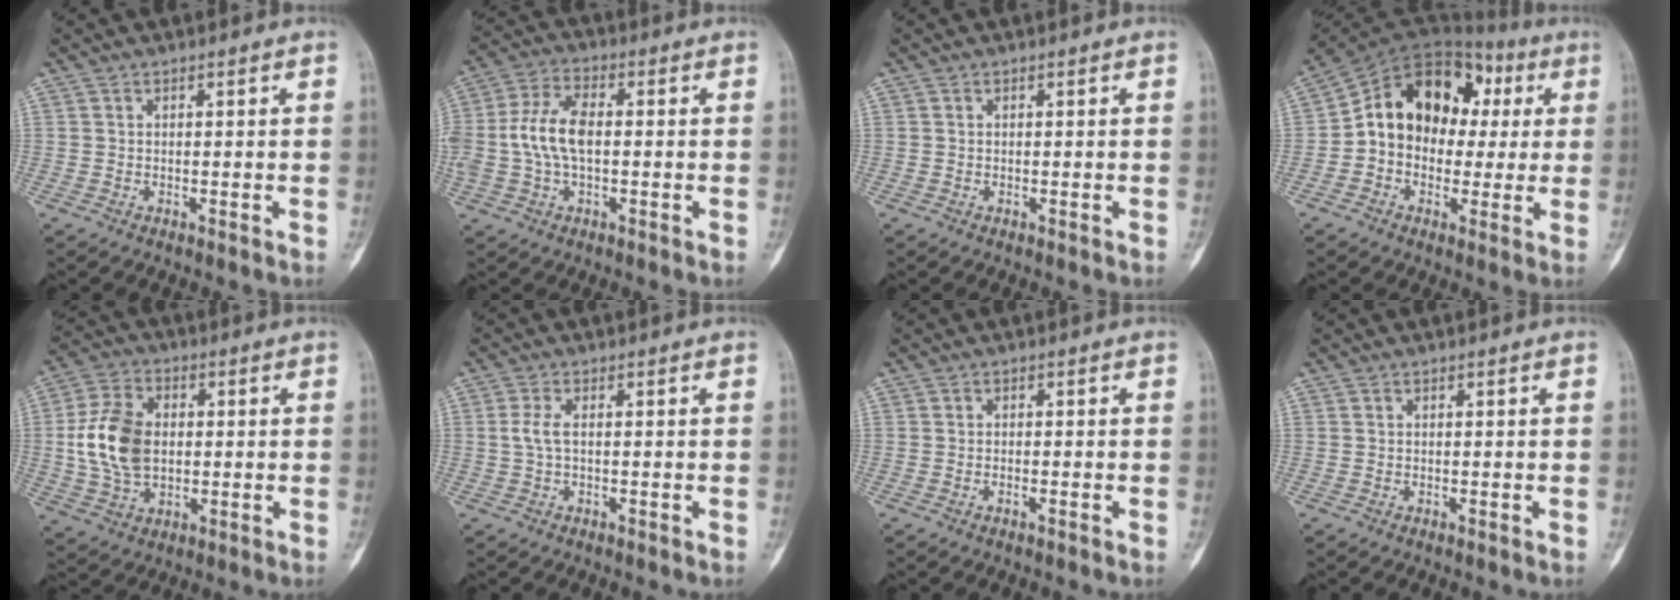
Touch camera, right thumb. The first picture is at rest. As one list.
[{"total": 10.1, "force": [-0.2, 5.5, 8.5], "torque": [-0.183, 0.026, -0.007]}, {"total": 0.0}, {"total": 16.8, "force": [1.7, 12.8, 10.7], "torque": [-0.137, 0.052, 0.021]}, {"total": 12.9, "force": [0.4, 8.6, 9.6], "torque": [-0.176, 0.008, 0.011]}, {"total": 2.5, "force": [0.1, 1.0, 2.3], "torque": [-0.057, 0.003, 0.001]}, {"total": 0.7, "force": [-0.4, 0.2, 0.5], "torque": [-0.015, 0.007, -0.005]}, {"total": 0.0}]